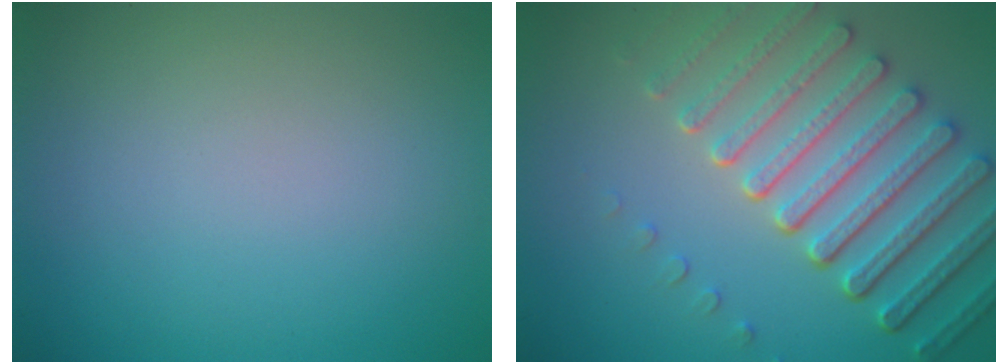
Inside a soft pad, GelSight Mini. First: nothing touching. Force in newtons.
{"total": 7.6, "press": 5.7, "slide": 5.0}